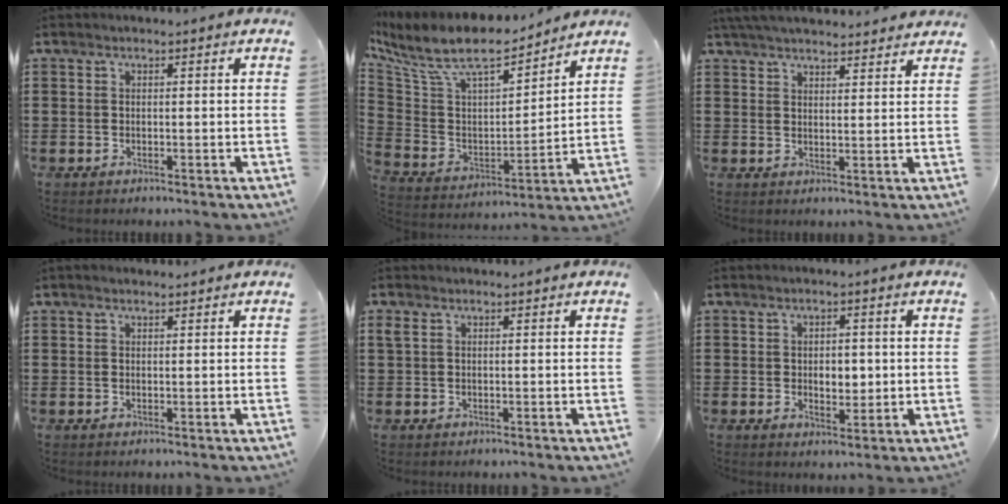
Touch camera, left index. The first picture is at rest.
{"total": 10.5, "force": [8.3, 3.1, 5.5], "torque": [-0.143, -0.049, 0.144]}
{"total": 5.0, "force": [4.8, 0.7, 1.2], "torque": [-0.037, -0.013, 0.090]}
{"total": 0.8, "force": [0.6, 0.2, 0.4], "torque": [-0.008, 0.003, 0.012]}
{"total": 0.9, "force": [0.4, 0.5, 0.7], "torque": [-0.015, 0.005, 0.006]}
{"total": 3.3, "force": [0.1, 2.1, 2.5], "torque": [-0.039, 0.001, -0.006]}